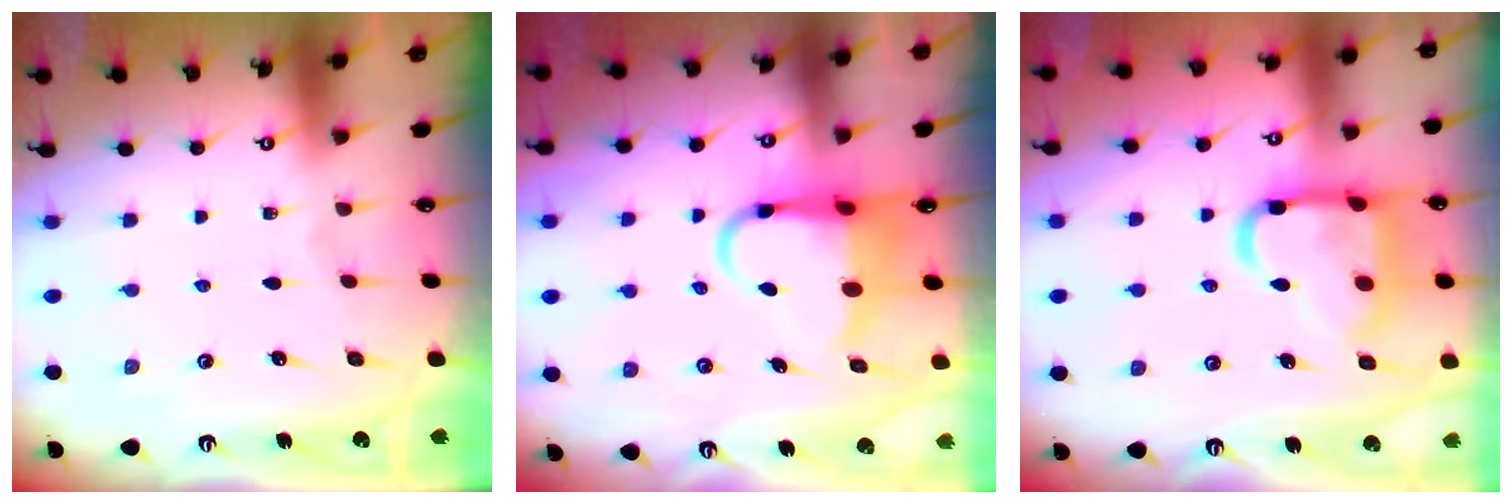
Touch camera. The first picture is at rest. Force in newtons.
{"total": 7.6, "press": 7.5, "slide": 1.3}
{"total": 17.4, "press": 17.3, "slide": 1.5}